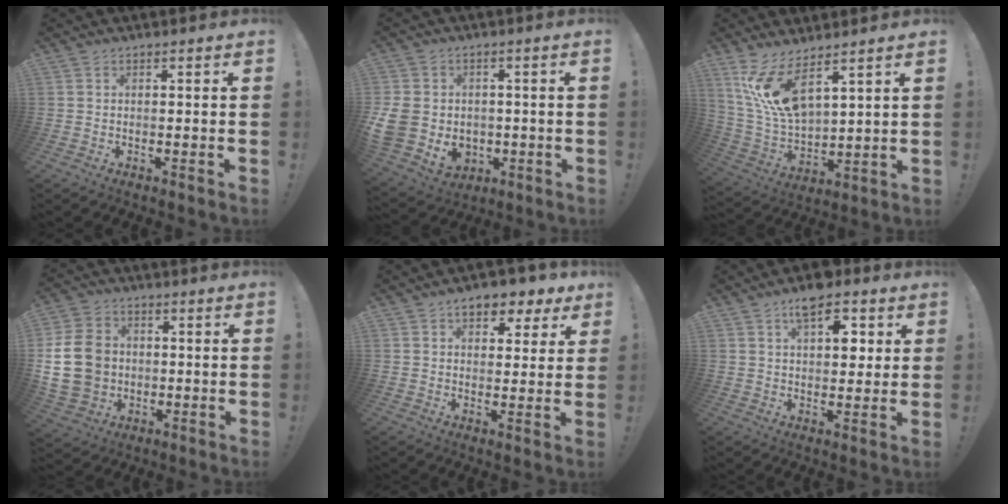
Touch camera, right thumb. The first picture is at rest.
{"total": 11.3, "force": [-0.9, 9.8, 5.4], "torque": [-0.117, 0.002, -0.006]}
{"total": 14.2, "force": [8.9, 5.4, 9.8], "torque": [-0.214, -0.057, 0.162]}
{"total": 15.5, "force": [-0.3, 12.9, 8.5], "torque": [-0.148, 0.011, 0.004]}
{"total": 7.7, "force": [4.4, 4.4, 4.6], "torque": [-0.059, -0.022, 0.078]}
{"total": 11.5, "force": [5.6, 6.3, 7.8], "torque": [-0.096, -0.023, 0.095]}